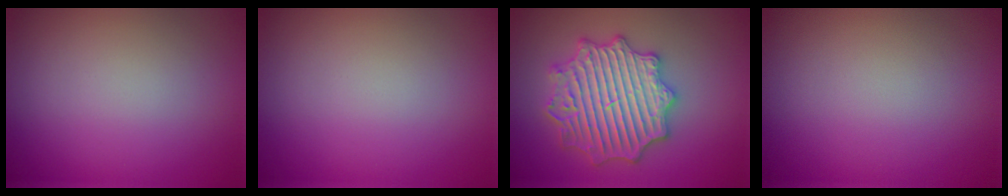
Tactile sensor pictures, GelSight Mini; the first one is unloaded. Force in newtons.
{"total": 0.0}
{"total": 6.7, "press": 6.6, "slide": 1.2}
{"total": 0.0}